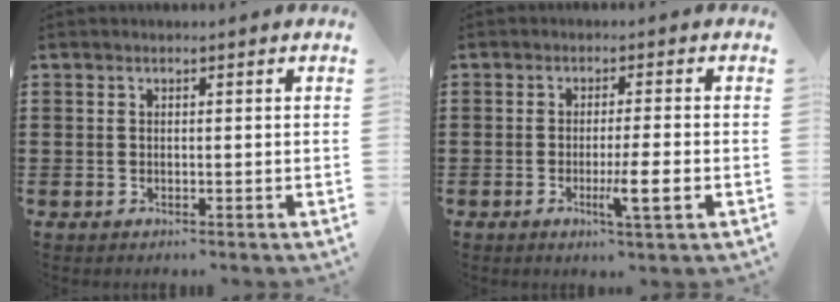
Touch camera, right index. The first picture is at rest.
{"total": 4.9, "force": [-1.7, 0.0, 4.6], "torque": [-0.081, -0.014, -0.030]}